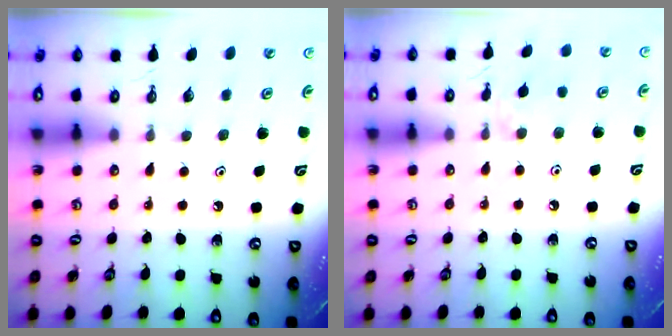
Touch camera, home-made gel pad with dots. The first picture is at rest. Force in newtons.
{"total": 3.0, "press": 2.9, "slide": 0.5}